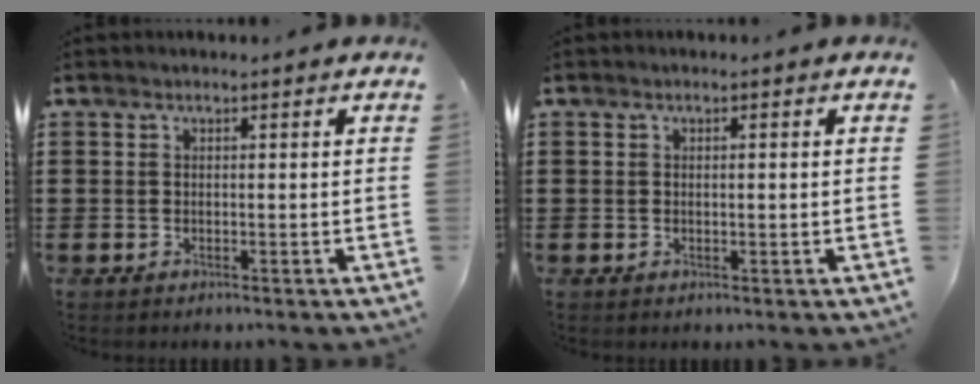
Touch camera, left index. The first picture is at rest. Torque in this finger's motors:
{"motor_torque": [-0.07, 0.00, -0.02, -0.01]}